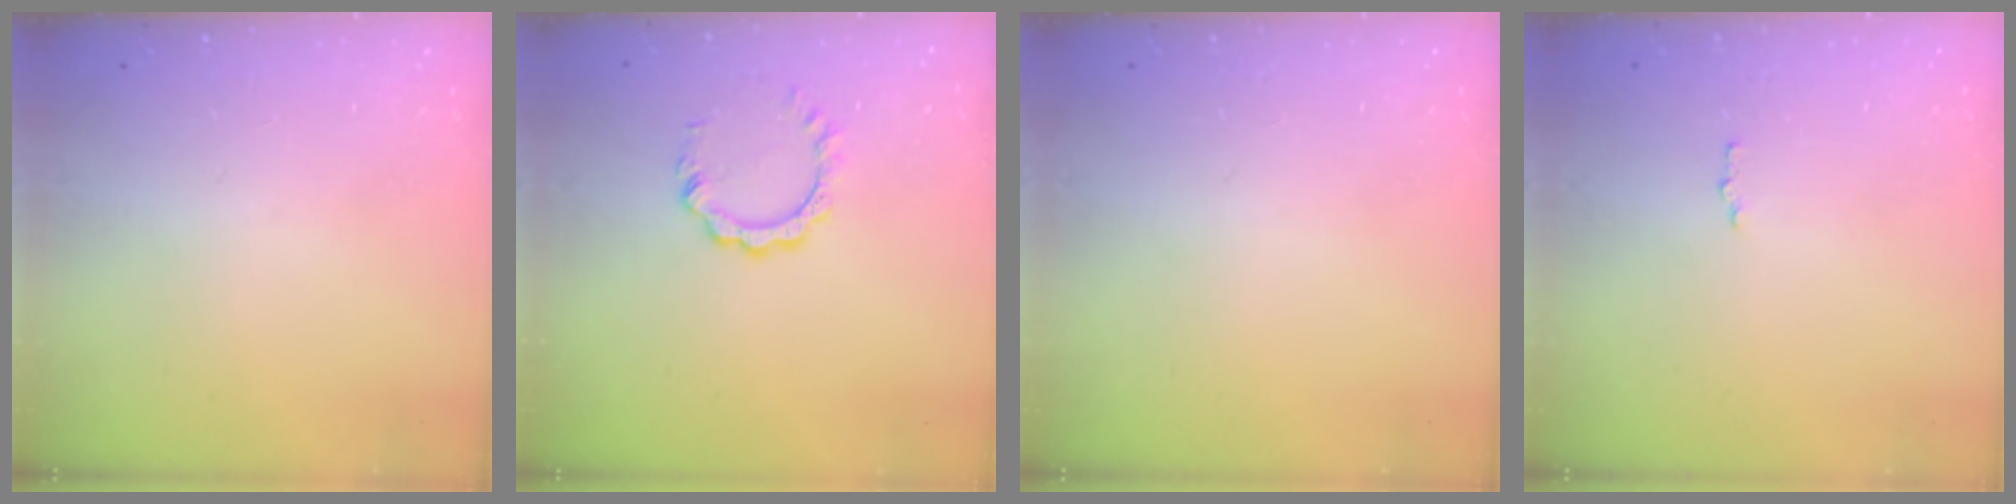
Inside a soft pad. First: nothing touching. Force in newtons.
{"total": 7.6, "press": 7.6, "slide": 0.7}
{"total": 0.0}
{"total": 1.5, "press": 1.4, "slide": 0.3}